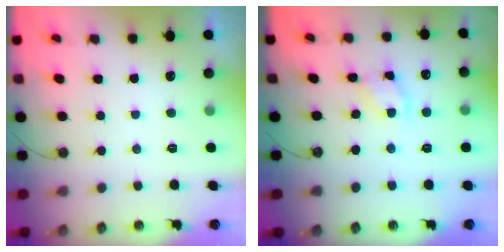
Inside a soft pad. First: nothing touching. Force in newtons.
{"total": 9.0, "press": 9.0, "slide": 0.6}